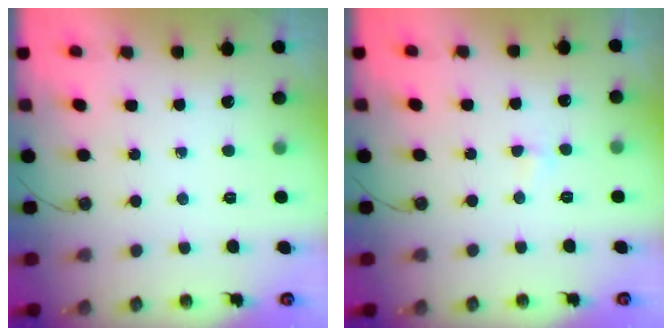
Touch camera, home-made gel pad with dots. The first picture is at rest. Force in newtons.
{"total": 2.8, "press": 2.8, "slide": 0.5}